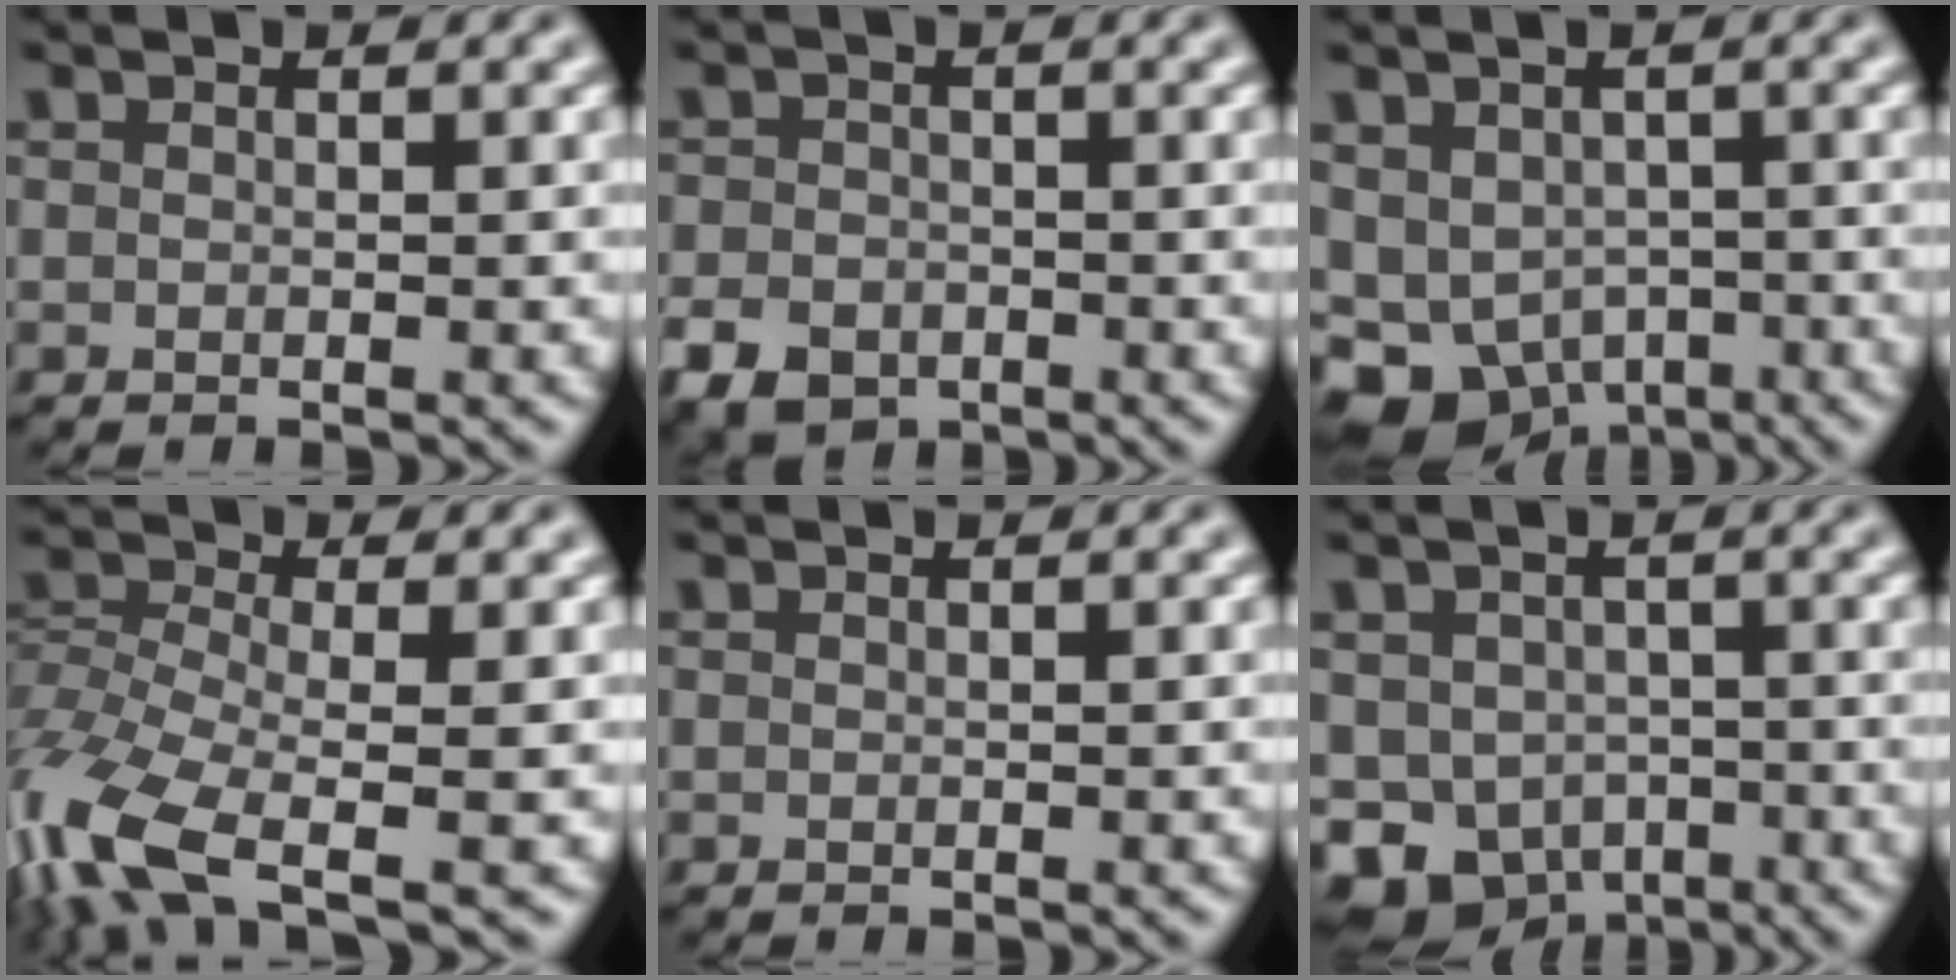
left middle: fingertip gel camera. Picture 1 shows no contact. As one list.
[{"total": 4.1, "force": [-2.2, 2.9, 1.9], "torque": [-0.036, -0.005, -0.047]}, {"total": 8.1, "force": [-3.8, 6.0, 4.0], "torque": [-0.069, -0.031, -0.050]}, {"total": 9.7, "force": [-5.2, 3.7, 7.3], "torque": [-0.168, -0.014, -0.111]}, {"total": 0.0}, {"total": 6.7, "force": [-2.9, 5.2, 3.0], "torque": [-0.052, -0.019, -0.052]}]